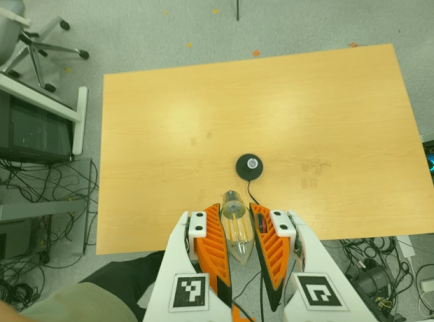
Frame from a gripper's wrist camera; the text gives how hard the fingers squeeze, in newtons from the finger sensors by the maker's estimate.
{"total": 21.9, "left": 24.3, "right": 19.6}